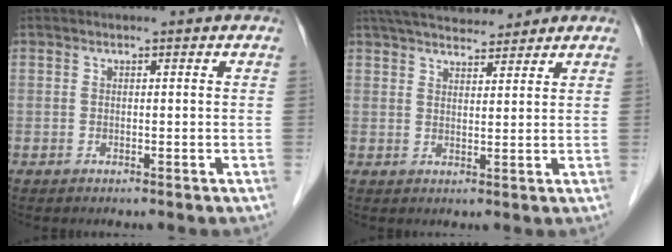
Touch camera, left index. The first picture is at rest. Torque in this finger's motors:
{"motor_torque": [0.90, -1.23, 0.02, 0.11]}